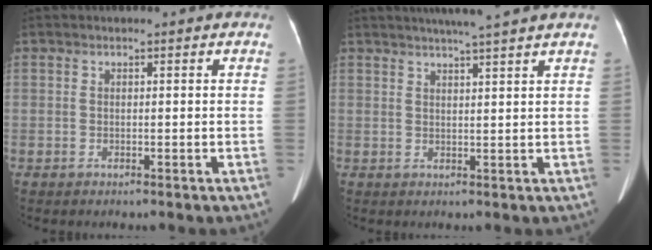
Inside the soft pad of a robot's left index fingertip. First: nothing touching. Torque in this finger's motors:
{"motor_torque": [0.49, -0.87, 0.02, 0.01]}